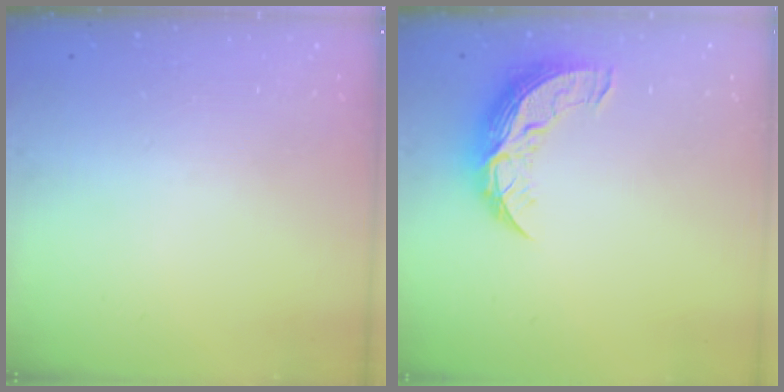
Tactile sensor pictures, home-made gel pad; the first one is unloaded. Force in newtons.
{"total": 9.7, "press": 9.7, "slide": 0.6}